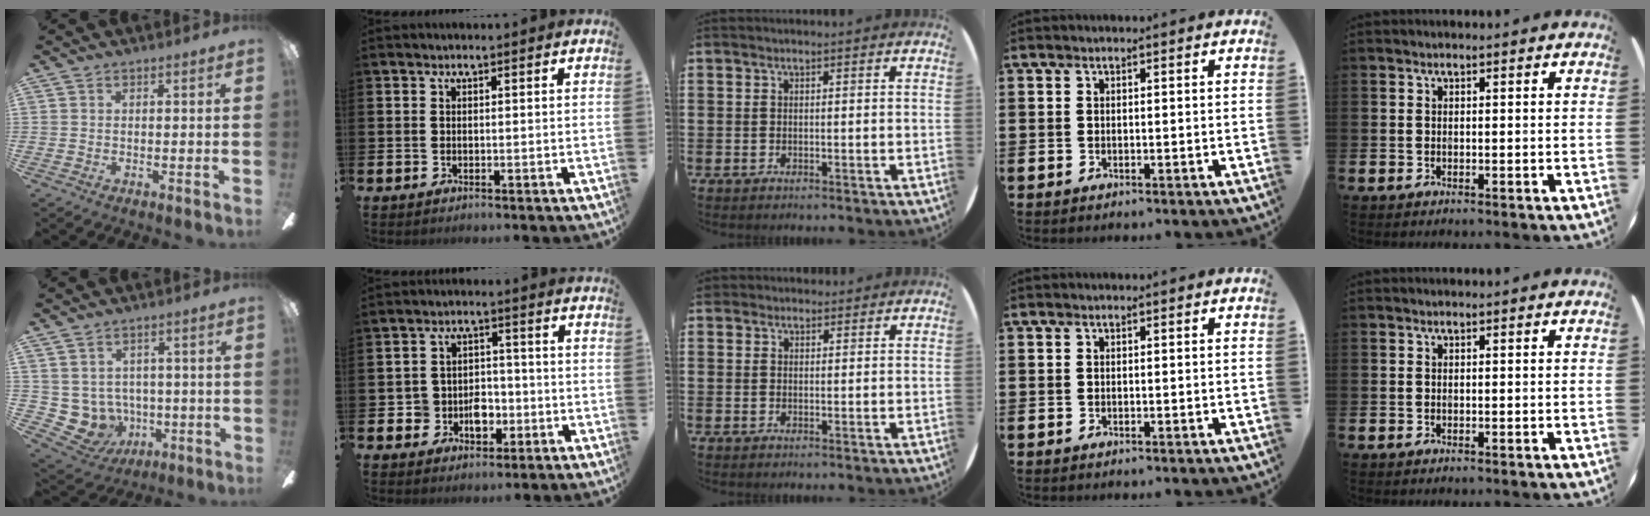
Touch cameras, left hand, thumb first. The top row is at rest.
{"thumb": {"total": 6.9, "force": [0.2, 6.7, 1.6], "torque": [-0.078, -0.009, 0.014]}, "index": {"total": 4.8, "force": [-1.6, 4.1, 1.8], "torque": [-0.031, 0.006, -0.036]}, "middle": {"total": 1.5, "force": [1.4, 0.5, -0.1], "torque": [-0.001, 0.004, 0.028]}}